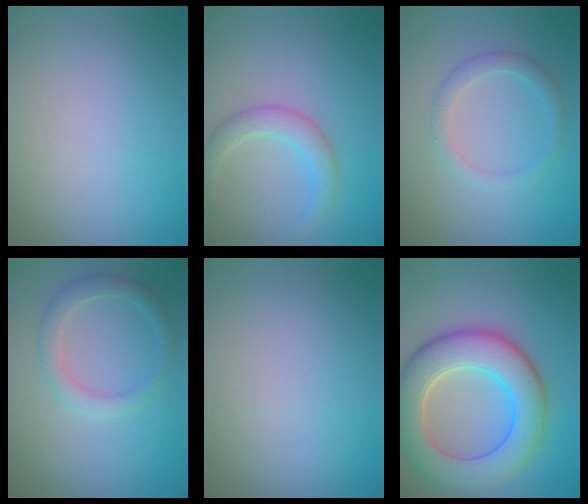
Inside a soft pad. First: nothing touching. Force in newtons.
{"total": 2.8, "press": 2.8, "slide": 0.2}
{"total": 2.1, "press": 2.1, "slide": 0.1}
{"total": 2.4, "press": 2.4, "slide": 0.2}
{"total": 0.0}
{"total": 9.3, "press": 9.3, "slide": 0.8}